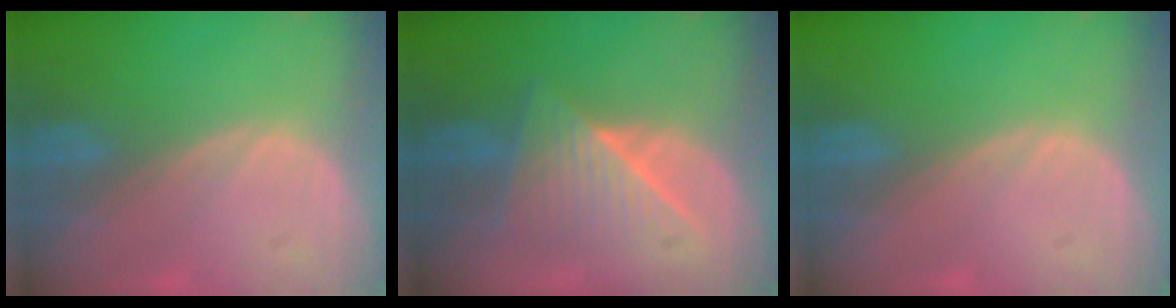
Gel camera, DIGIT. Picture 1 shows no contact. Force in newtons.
{"total": 6.6, "press": 6.6, "slide": 0.6}
{"total": 0.0}